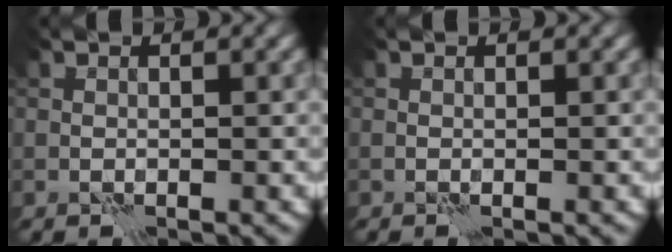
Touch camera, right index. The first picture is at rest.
{"total": 0.0}